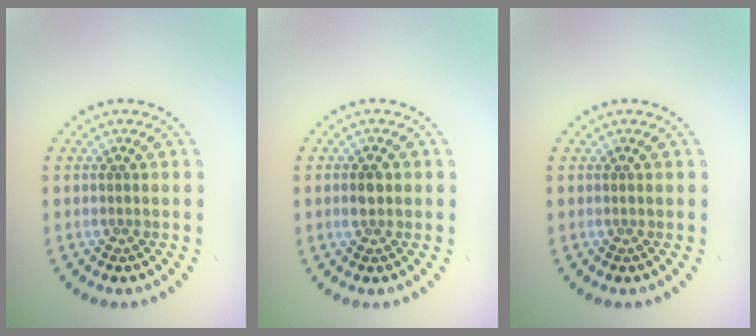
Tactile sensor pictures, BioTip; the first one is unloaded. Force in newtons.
{"total": 1.9, "press": 1.9, "slide": 0.1}
{"total": 0.0}